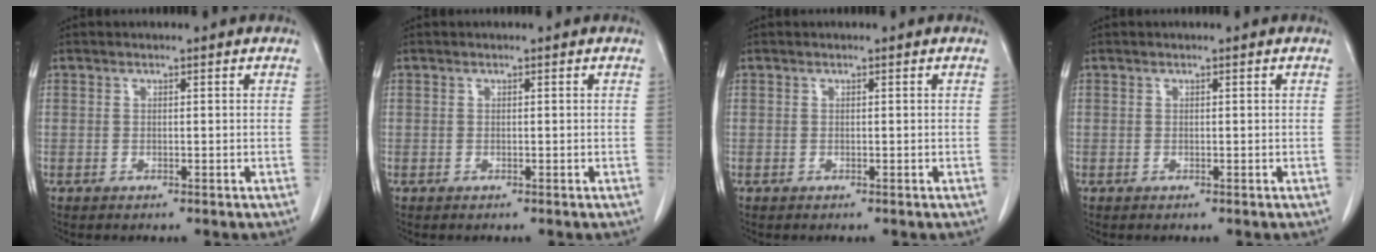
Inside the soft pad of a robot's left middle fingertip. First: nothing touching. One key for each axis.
{"total": 0.0}
{"total": 0.0}
{"total": 0.0}